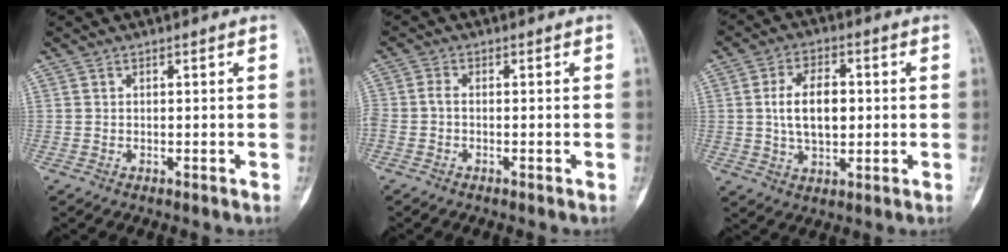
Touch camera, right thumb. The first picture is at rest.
{"total": 1.9, "force": [-0.8, 0.8, 1.6], "torque": [-0.045, 0.005, -0.021]}
{"total": 9.5, "force": [0.6, 5.6, 7.7], "torque": [-0.120, 0.007, 0.011]}